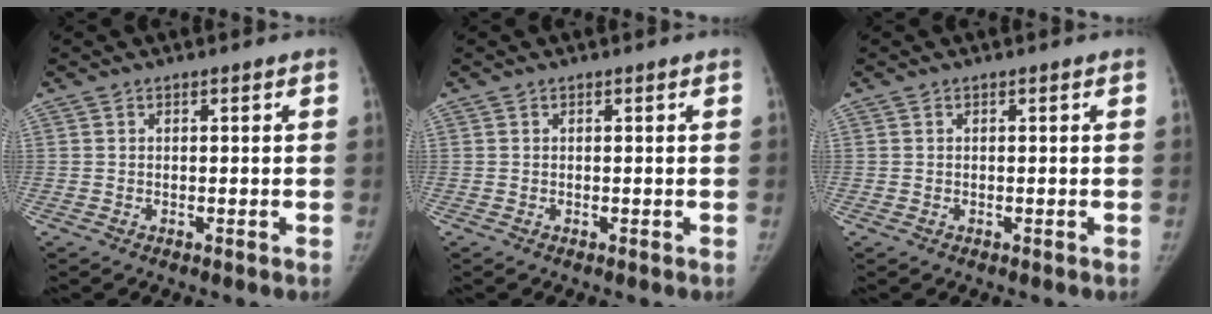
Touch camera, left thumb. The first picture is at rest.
{"total": 0.0}
{"total": 0.0}